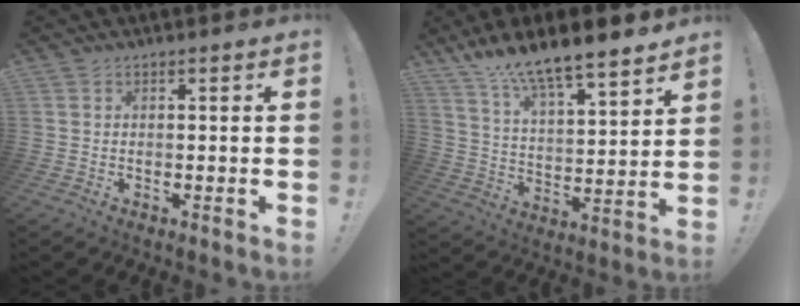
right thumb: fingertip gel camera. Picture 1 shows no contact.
{"total": 12.0, "force": [11.0, 1.2, 4.7], "torque": [-0.101, -0.095, 0.191]}